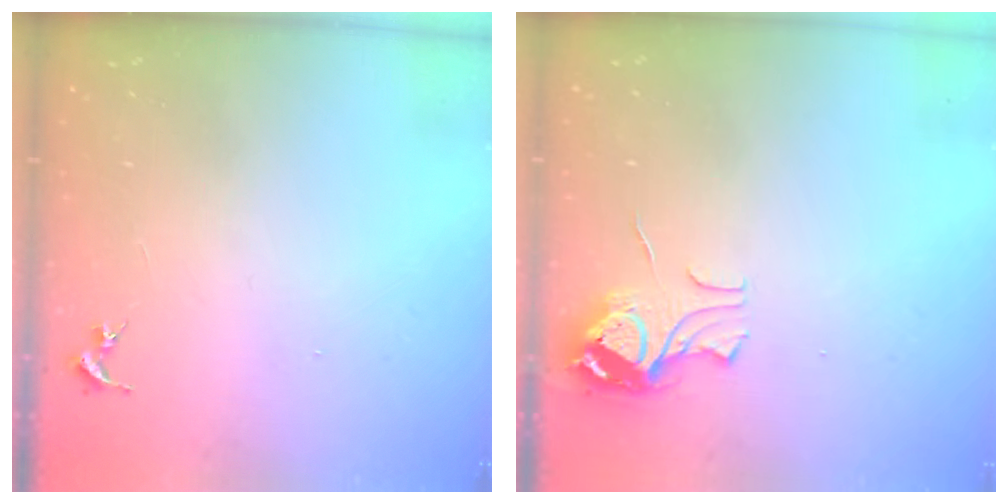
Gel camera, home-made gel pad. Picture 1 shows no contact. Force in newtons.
{"total": 7.7, "press": 7.7, "slide": 0.7}